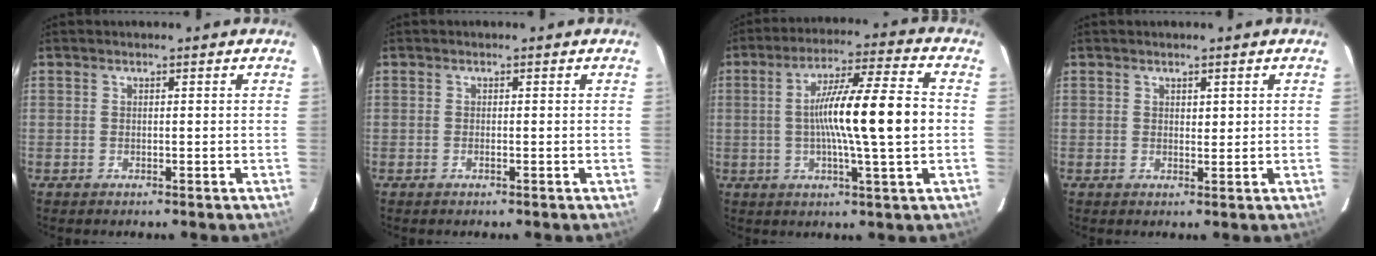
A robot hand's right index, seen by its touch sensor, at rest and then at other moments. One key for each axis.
{"total": 0.7, "fx": -0.3, "fy": 0.2, "fz": 0.6, "tx": -0.016, "ty": 0.000, "tz": -0.006}
{"total": 14.8, "fx": -0.4, "fy": 0.4, "fz": 14.7, "tx": -0.246, "ty": 0.013, "tz": -0.011}
{"total": 1.5, "fx": 0.5, "fy": 0.9, "fz": 1.1, "tx": -0.023, "ty": 0.002, "tz": 0.011}